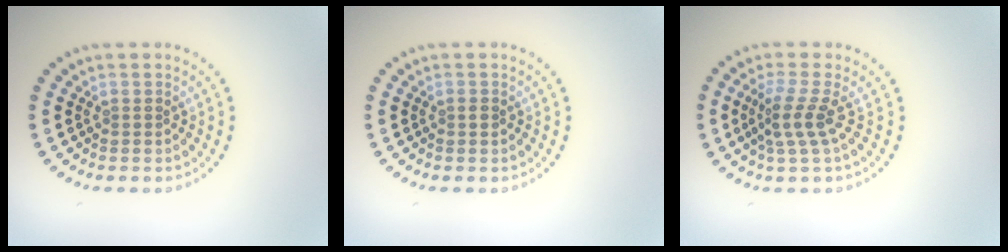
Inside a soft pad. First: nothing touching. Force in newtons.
{"total": 0.8, "press": 0.8, "slide": 0.1}
{"total": 2.6, "press": 1.9, "slide": 1.8}